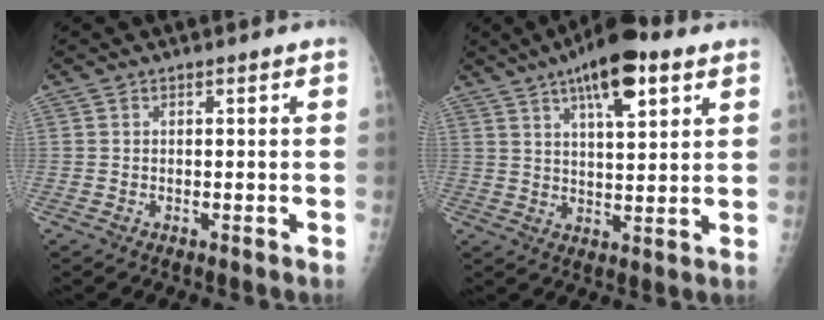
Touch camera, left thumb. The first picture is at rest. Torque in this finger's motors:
{"motor_torque": [1.96, 1.03, 1.17, -0.67, 0.21]}